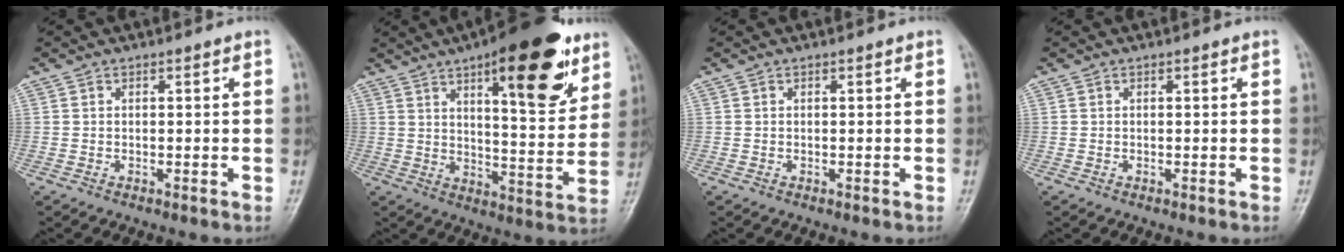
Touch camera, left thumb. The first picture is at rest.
{"total": 20.7, "force": [11.2, 6.9, 15.9], "torque": [-0.189, -0.050, 0.164]}
{"total": 0.0}
{"total": 0.0}